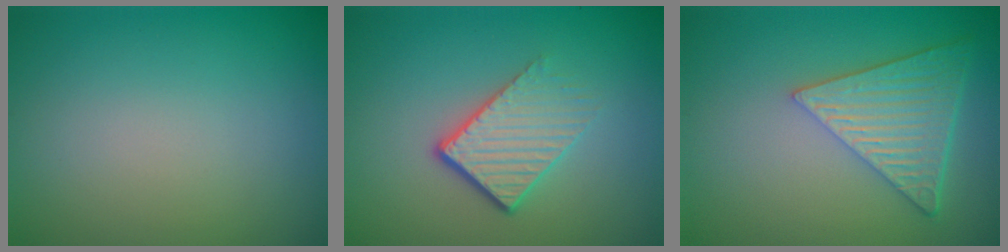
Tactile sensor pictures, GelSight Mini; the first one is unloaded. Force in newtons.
{"total": 4.2, "press": 2.7, "slide": 3.2}
{"total": 6.3, "press": 4.5, "slide": 4.4}